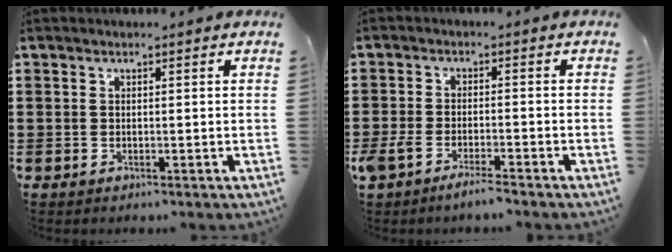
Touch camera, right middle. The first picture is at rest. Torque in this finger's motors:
{"motor_torque": [0.27, -0.16, 0.11, 0.06]}